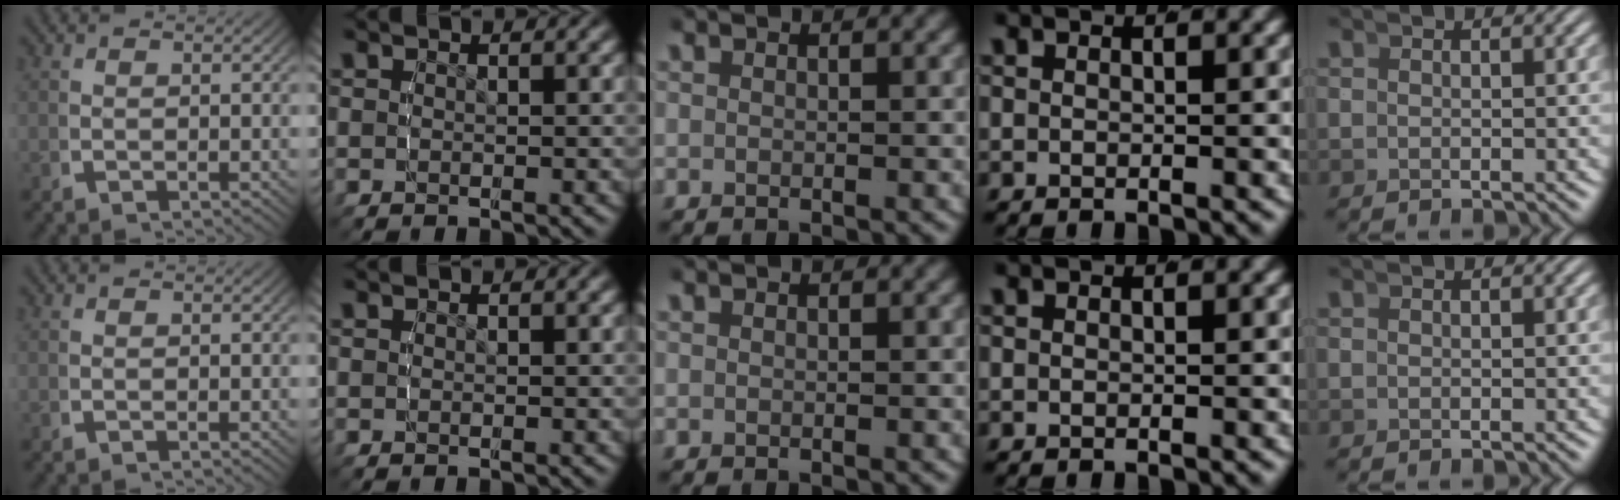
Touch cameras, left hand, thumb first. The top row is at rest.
{}